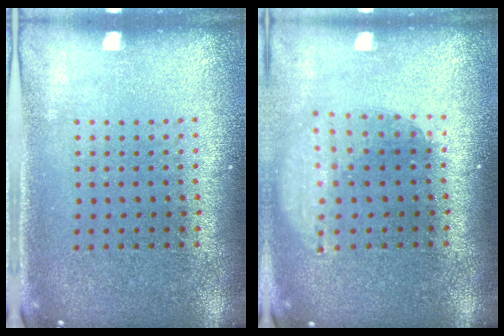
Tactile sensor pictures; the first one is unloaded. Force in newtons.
{"total": 1.7, "press": 1.3, "slide": 1.1}